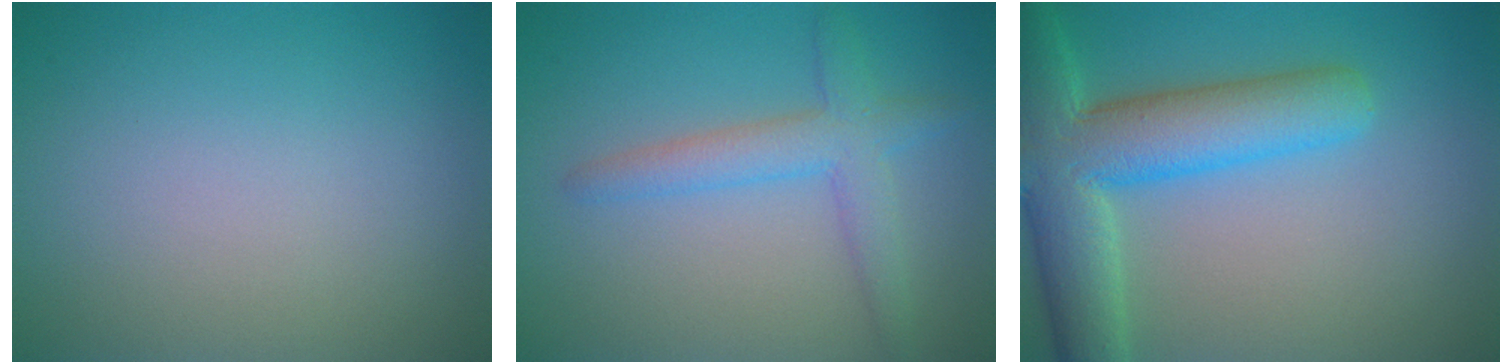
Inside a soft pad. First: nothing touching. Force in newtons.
{"total": 3.4, "press": 3.4, "slide": 0.2}
{"total": 9.2, "press": 9.2, "slide": 0.5}